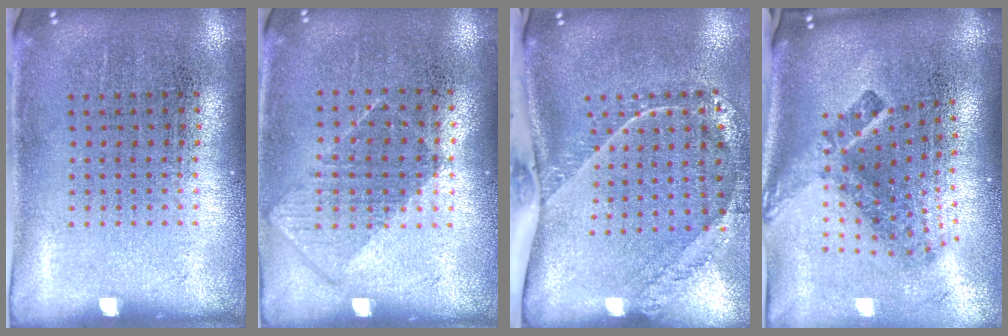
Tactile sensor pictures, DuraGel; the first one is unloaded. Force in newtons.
{"total": 0.9, "press": 0.7, "slide": 0.4}
{"total": 2.5, "press": 1.7, "slide": 1.8}
{"total": 2.7, "press": 1.7, "slide": 2.1}